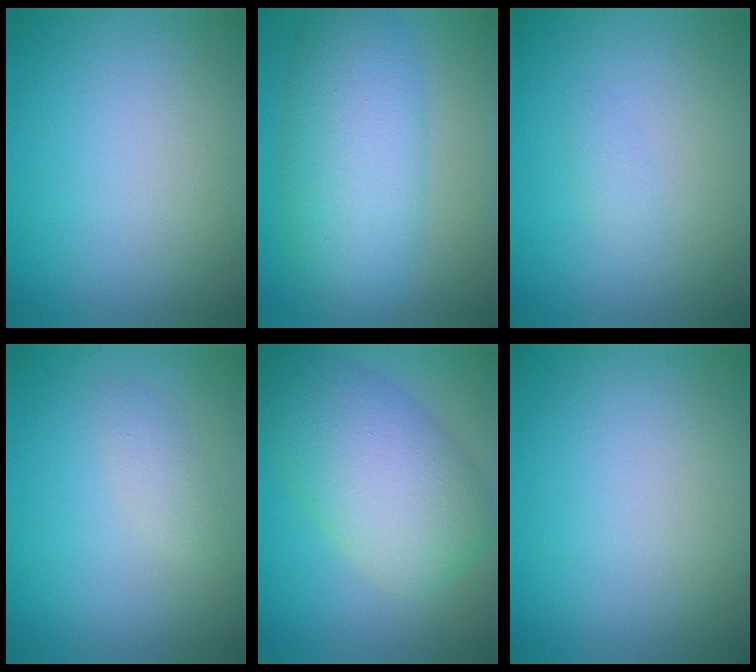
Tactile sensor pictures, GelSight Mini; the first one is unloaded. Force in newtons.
{"total": 7.4, "press": 7.4, "slide": 0.2}
{"total": 0.9, "press": 0.9, "slide": 0.1}
{"total": 1.3, "press": 1.3, "slide": 0.0}
{"total": 8.3, "press": 8.3, "slide": 0.2}
{"total": 0.0}